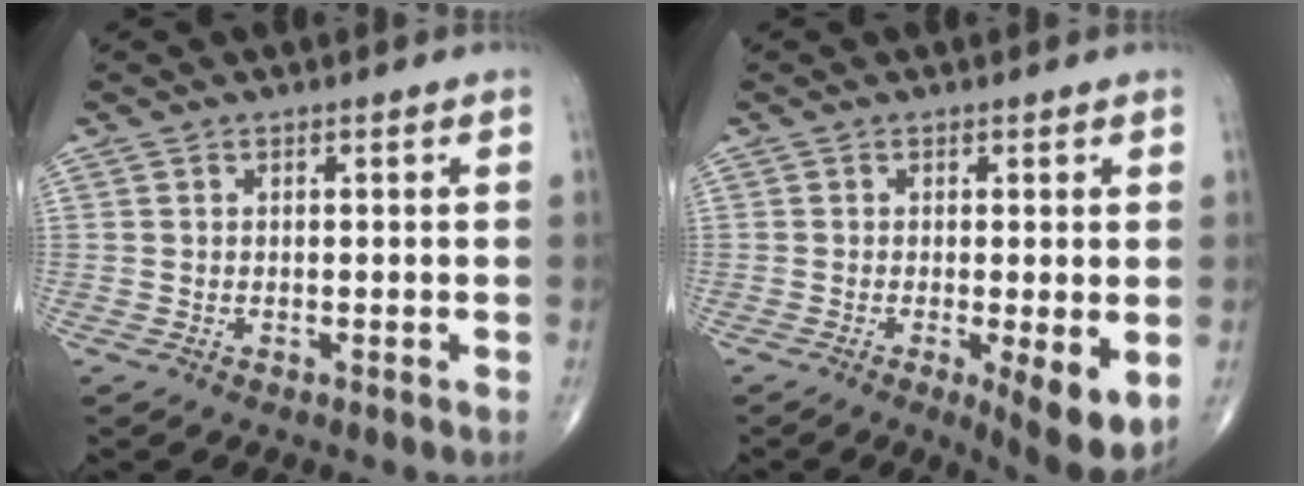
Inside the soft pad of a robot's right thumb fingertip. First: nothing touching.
{"total": 7.4, "force": [-1.6, 1.9, 6.9], "torque": [-0.103, -0.022, -0.023]}